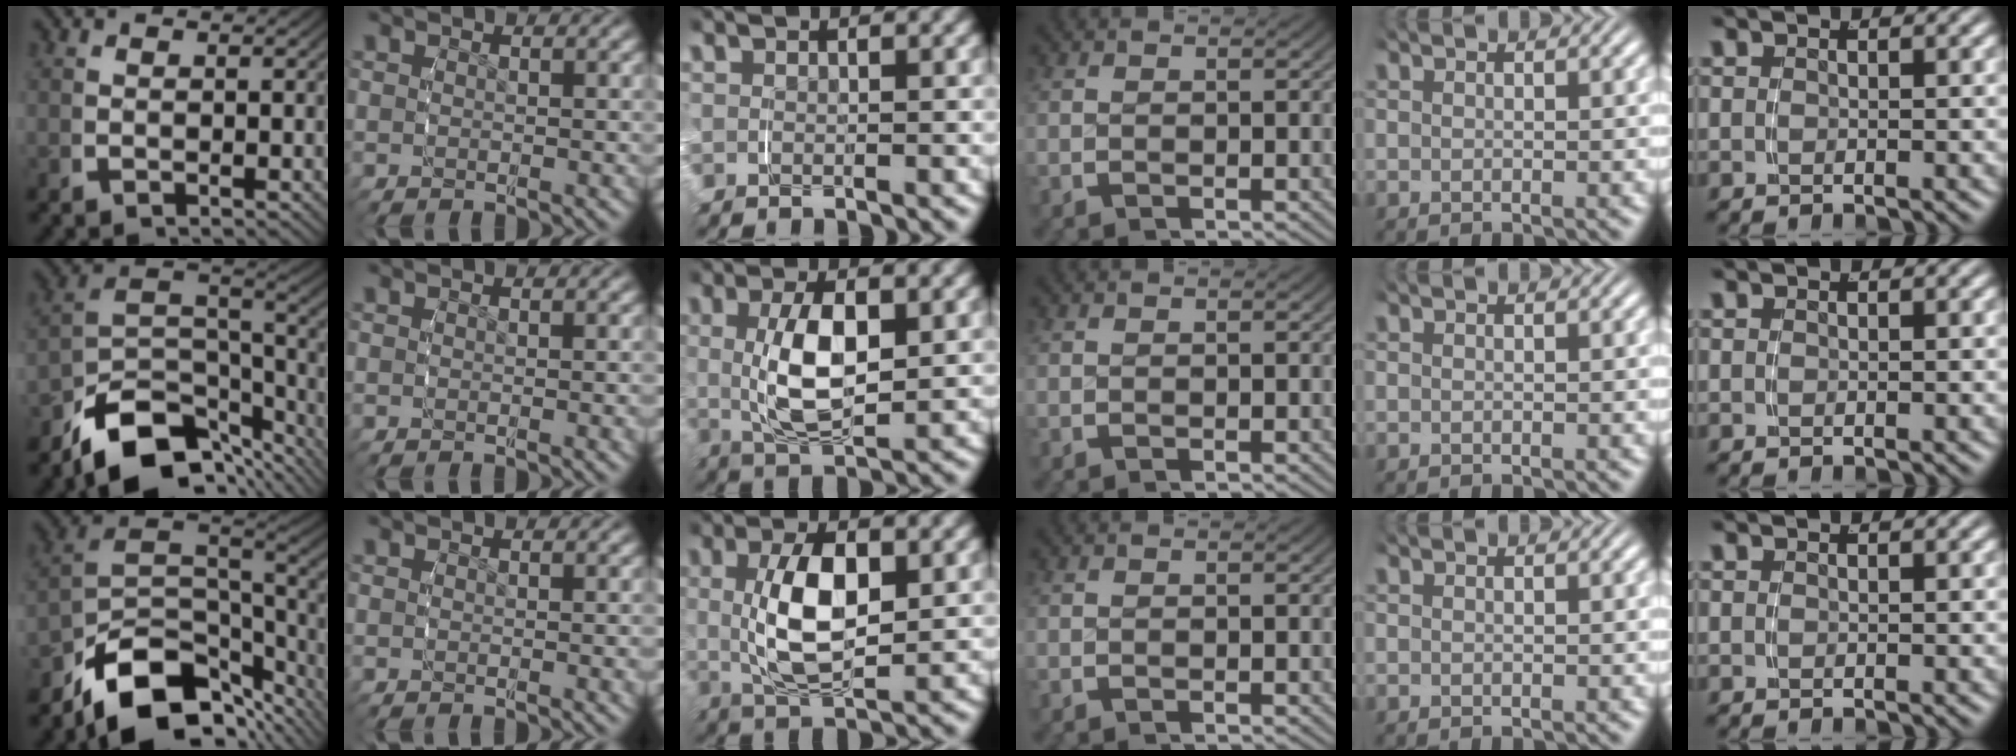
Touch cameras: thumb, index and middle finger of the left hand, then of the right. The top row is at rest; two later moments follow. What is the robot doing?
{"motion": "grasp_and_lifting", "object": "lipstick"}